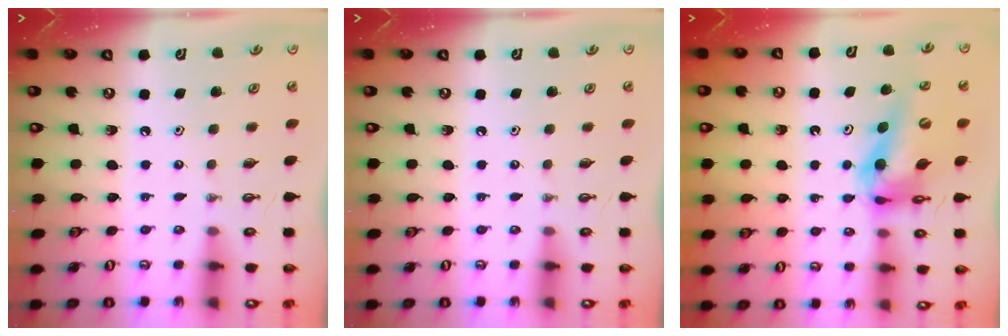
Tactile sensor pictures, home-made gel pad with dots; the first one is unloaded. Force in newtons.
{"total": 0.0}
{"total": 13.2, "press": 13.2, "slide": 1.2}